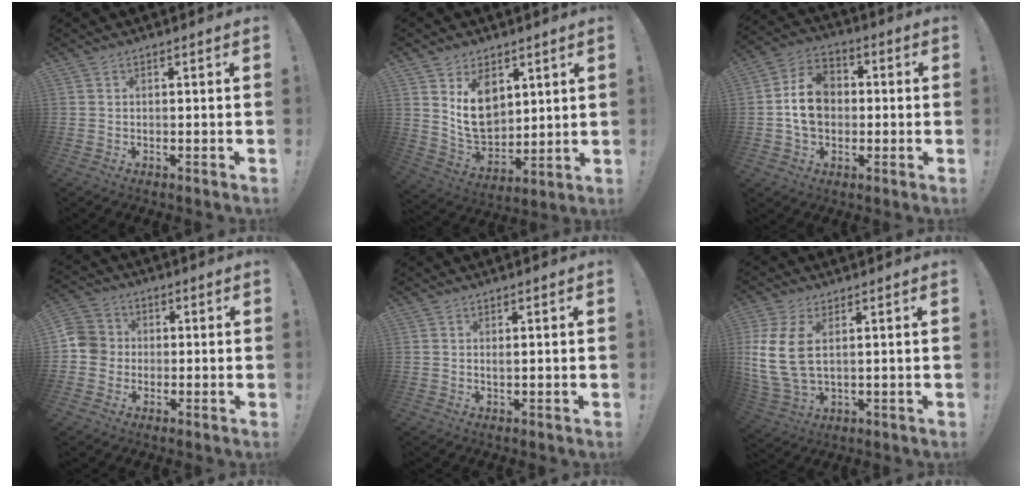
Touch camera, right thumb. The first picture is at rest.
{"total": 12.7, "force": [5.2, 9.6, 6.5], "torque": [-0.098, -0.040, 0.104]}
{"total": 13.0, "force": [-0.1, 10.5, 7.7], "torque": [-0.128, 0.014, 0.001]}
{"total": 7.4, "force": [-0.8, 7.0, 2.0], "torque": [-0.042, 0.021, -0.011]}
{"total": 0.6, "force": [0.4, 0.1, 0.5], "torque": [-0.010, 0.002, 0.006]}
{"total": 11.4, "force": [2.8, 6.1, 9.2], "torque": [-0.184, -0.014, 0.058]}